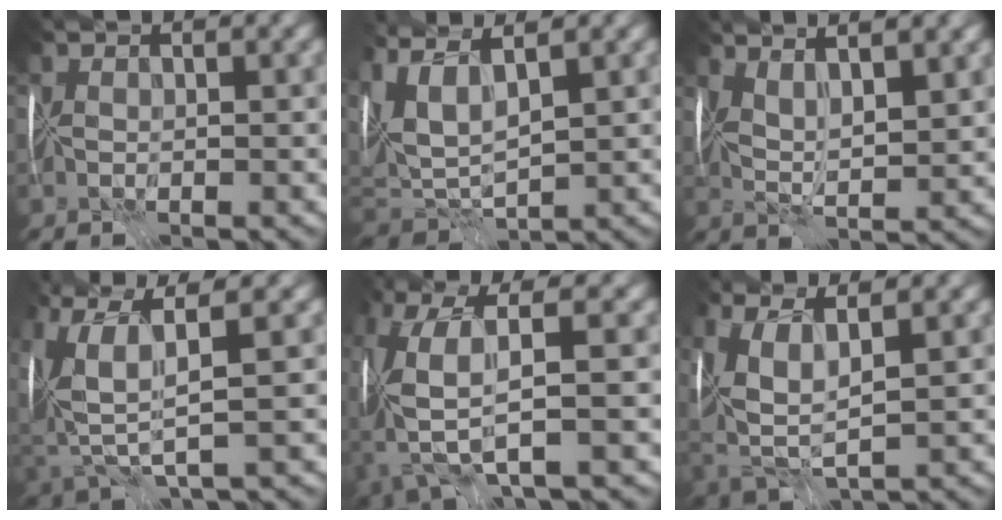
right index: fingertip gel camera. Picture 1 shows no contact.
{"total": 5.4, "force": [2.0, 1.8, 4.7], "torque": [-0.126, -0.003, 0.042]}
{"total": 4.1, "force": [2.7, 0.2, 3.0], "torque": [-0.057, 0.003, 0.045]}
{"total": 4.9, "force": [1.6, 1.3, 4.5], "torque": [-0.116, -0.014, 0.038]}
{"total": 6.6, "force": [-1.0, 1.4, 6.4], "torque": [-0.163, -0.015, -0.018]}
{"total": 6.7, "force": [1.8, 2.9, 5.7], "torque": [-0.142, -0.015, 0.049]}